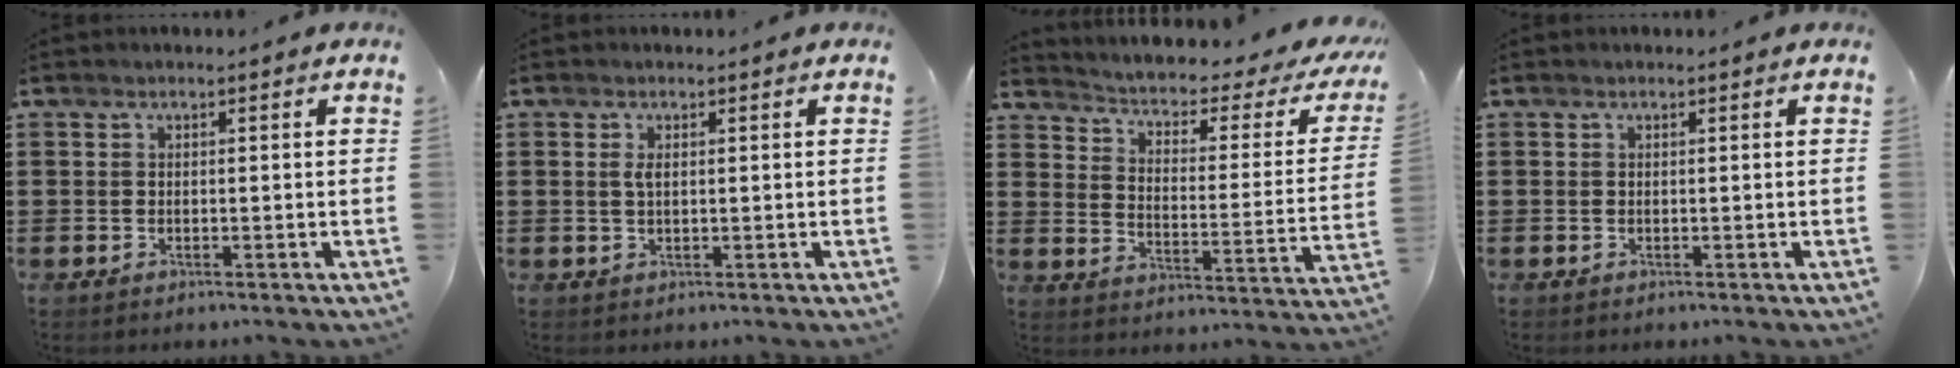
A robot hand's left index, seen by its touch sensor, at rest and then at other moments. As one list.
[{"total": 1.7, "force": [0.4, 0.6, 1.5], "torque": [-0.032, 0.004, 0.006]}, {"total": 2.5, "force": [0.9, 0.8, 2.1], "torque": [-0.051, -0.019, 0.001]}, {"total": 0.0}]